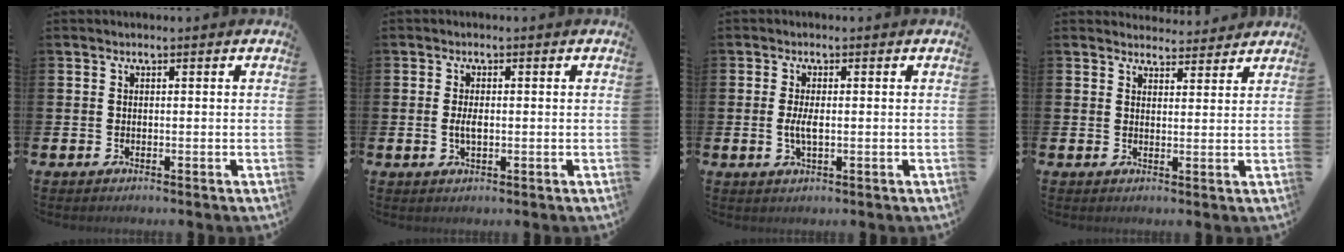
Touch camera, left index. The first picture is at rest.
{"total": 2.3, "force": [-0.1, 1.1, 2.0], "torque": [-0.035, 0.001, -0.003]}
{"total": 2.6, "force": [-0.1, 0.9, 2.4], "torque": [-0.042, -0.001, -0.003]}
{"total": 3.3, "force": [3.2, 0.7, -0.1], "torque": [0.005, -0.020, 0.058]}